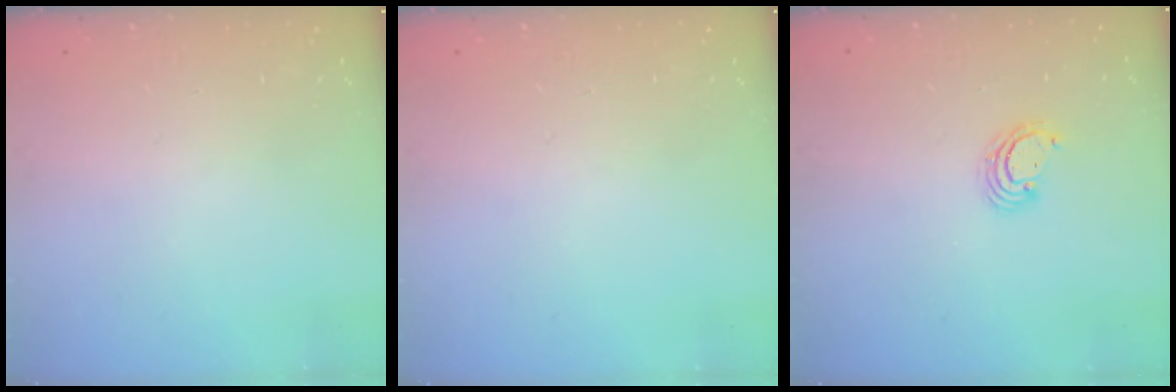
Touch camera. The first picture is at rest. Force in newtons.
{"total": 0.0}
{"total": 3.2, "press": 3.2, "slide": 0.1}